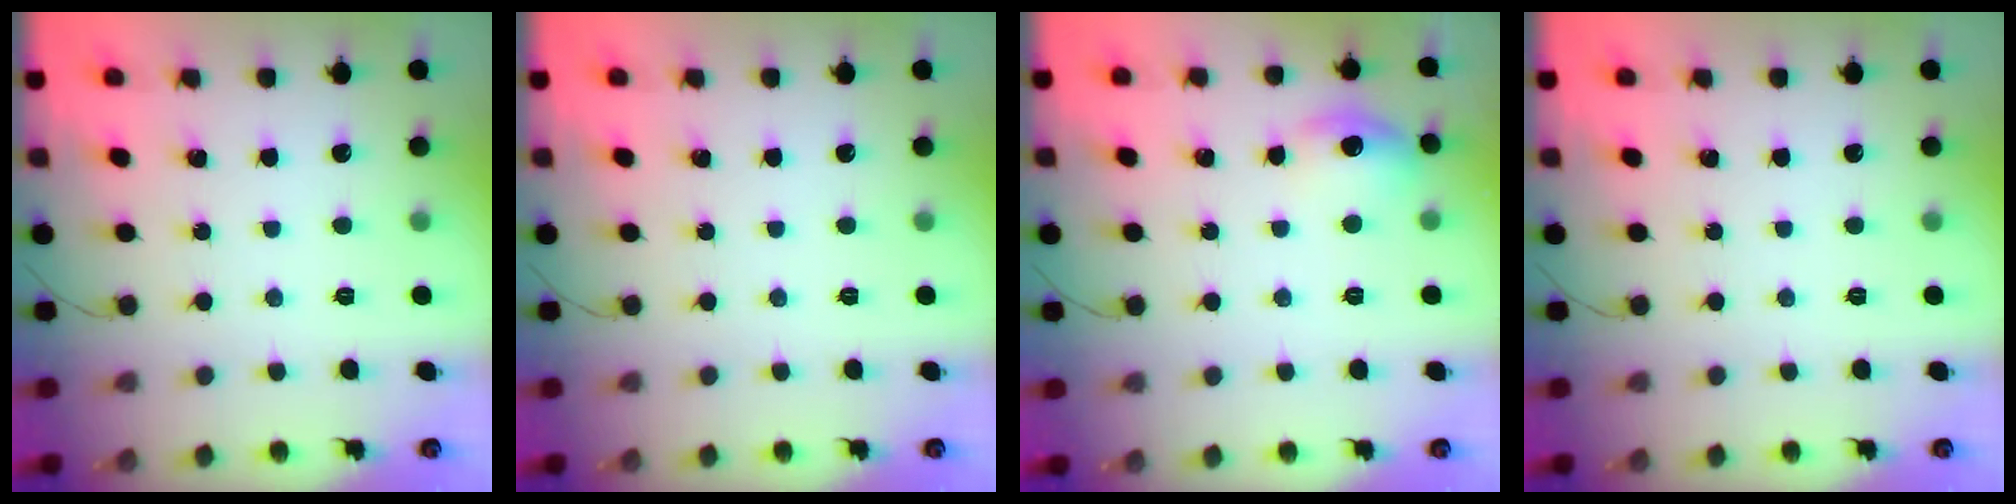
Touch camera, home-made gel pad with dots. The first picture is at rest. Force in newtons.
{"total": 0.0}
{"total": 8.9, "press": 8.8, "slide": 1.4}
{"total": 0.0}